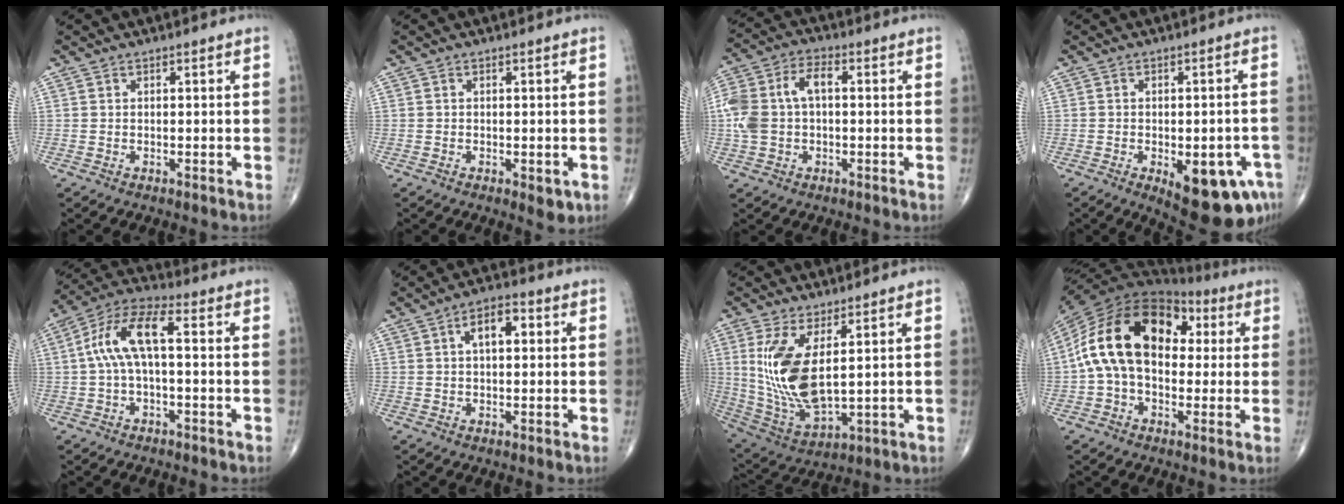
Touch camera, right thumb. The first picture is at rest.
{"total": 2.8, "force": [-0.9, 1.3, 2.3], "torque": [-0.021, -0.004, -0.009]}
{"total": 11.4, "force": [0.4, 7.0, 9.0], "torque": [-0.201, 0.037, 0.005]}
{"total": 13.9, "force": [-5.8, 5.8, 11.1], "torque": [-0.111, 0.012, -0.062]}
{"total": 10.3, "force": [0.5, 3.9, 9.5], "torque": [-0.202, 0.041, 0.004]}
{"total": 6.1, "force": [1.4, 3.1, 5.1], "torque": [-0.072, 0.013, 0.018]}
{"total": 14.4, "force": [3.1, 5.8, 12.8], "torque": [-0.264, -0.029, 0.080]}
{"total": 19.2, "force": [2.3, 12.4, 14.5], "torque": [-0.250, 0.043, 0.030]}